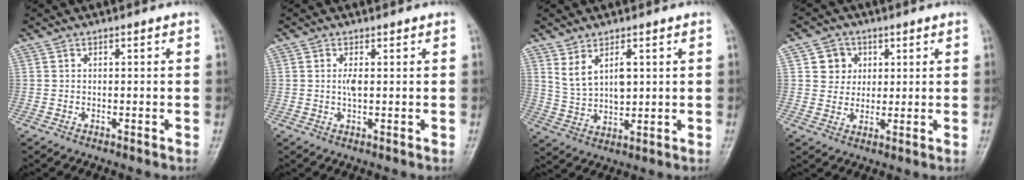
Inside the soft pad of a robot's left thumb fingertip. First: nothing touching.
{"total": 1.8, "force": [0.3, 0.6, 1.6], "torque": [-0.035, -0.002, 0.009]}
{"total": 6.6, "force": [2.7, 3.3, 5.0], "torque": [-0.083, -0.015, 0.063]}
{"total": 5.4, "force": [1.8, 5.0, 1.2], "torque": [0.011, -0.002, 0.027]}